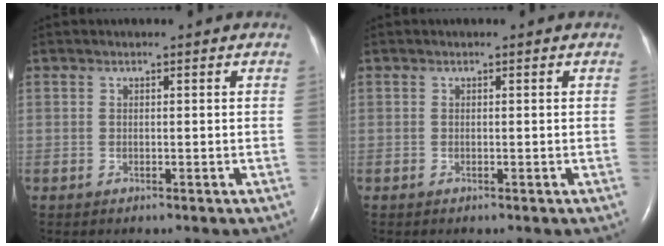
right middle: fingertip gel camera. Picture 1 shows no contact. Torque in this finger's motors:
{"motor_torque": [0.12, -0.11, -0.03, 0.00]}